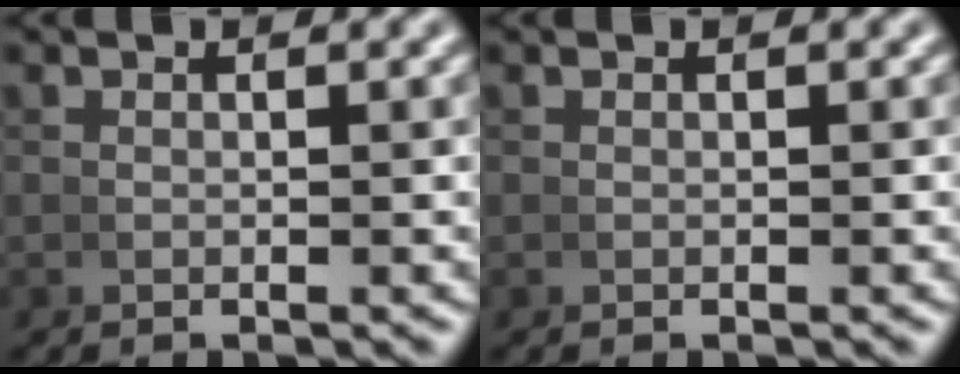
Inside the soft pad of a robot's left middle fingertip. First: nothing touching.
{"total": 0.0}